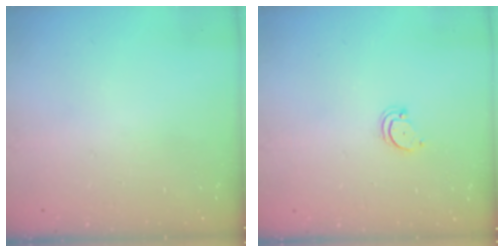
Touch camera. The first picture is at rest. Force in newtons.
{"total": 3.5, "press": 3.4, "slide": 0.3}